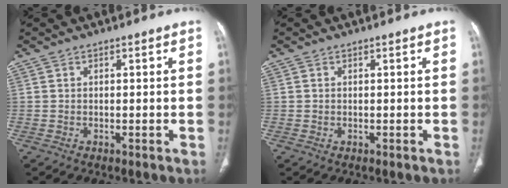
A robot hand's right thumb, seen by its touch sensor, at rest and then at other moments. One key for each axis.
{"total": 0.0}